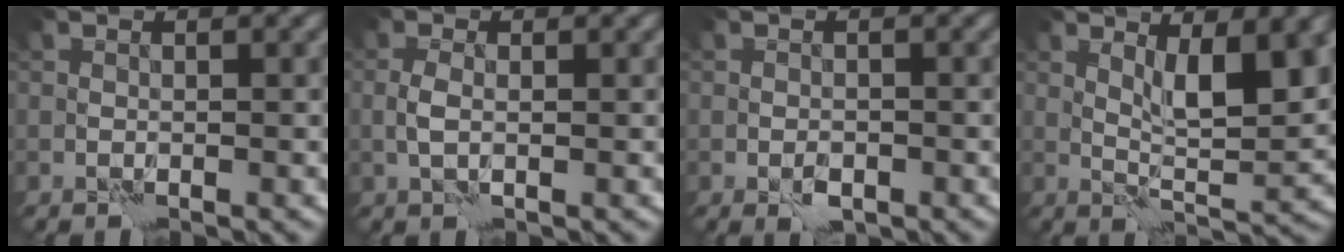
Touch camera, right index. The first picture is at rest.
{"total": 1.3, "force": [0.1, 0.5, 1.2], "torque": [-0.028, 0.000, 0.000]}
{"total": 1.3, "force": [-0.5, 0.8, 1.0], "torque": [-0.016, -0.003, -0.009]}
{"total": 6.0, "force": [2.3, 1.5, 5.4], "torque": [-0.089, -0.007, 0.041]}